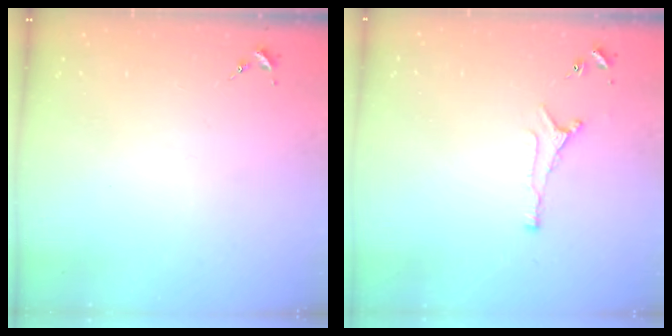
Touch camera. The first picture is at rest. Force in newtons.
{"total": 6.0, "press": 5.9, "slide": 0.8}